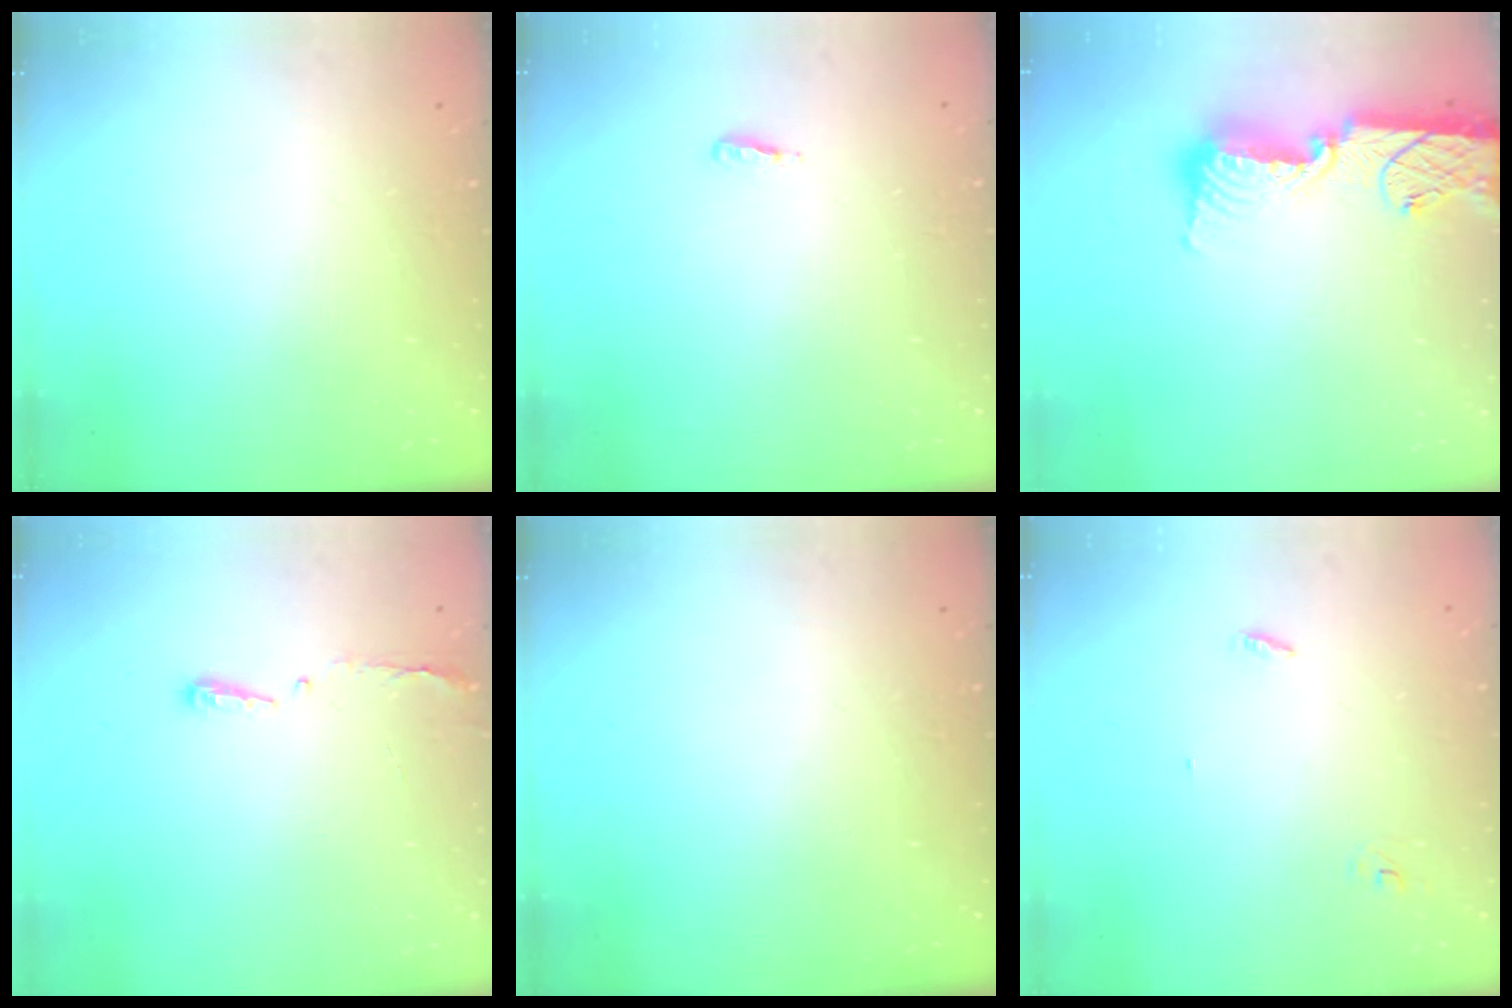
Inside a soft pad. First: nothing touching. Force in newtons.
{"total": 3.7, "press": 3.6, "slide": 1.0}
{"total": 16.0, "press": 15.9, "slide": 1.4}
{"total": 3.7, "press": 3.7, "slide": 0.6}
{"total": 0.0}
{"total": 2.8, "press": 2.8, "slide": 0.2}